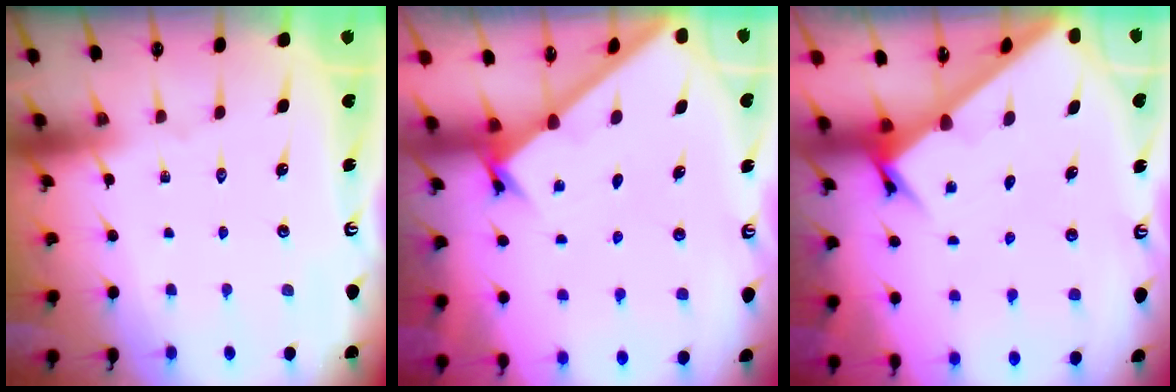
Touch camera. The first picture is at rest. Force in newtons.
{"total": 1.7, "press": 1.7, "slide": 0.2}
{"total": 2.5, "press": 2.5, "slide": 0.3}